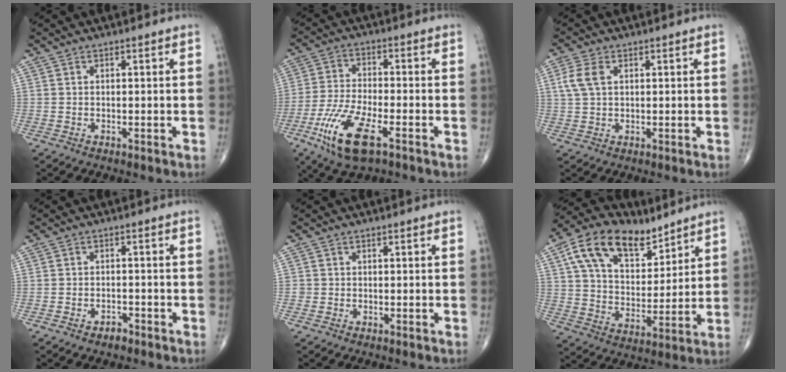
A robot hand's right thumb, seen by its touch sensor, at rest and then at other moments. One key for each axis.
{"total": 12.8, "fx": -6.2, "fy": 4.6, "fz": 10.2, "tx": -0.216, "ty": 0.006, "tz": -0.112}
{"total": 4.7, "fx": 1.4, "fy": 2.8, "fz": 3.4, "tx": -0.082, "ty": 0.009, "tz": 0.027}
{"total": 2.1, "fx": -1.5, "fy": 1.2, "fz": 0.9, "tx": -0.013, "ty": 0.009, "tz": -0.022}
{"total": 0.6, "fx": -0.1, "fy": 0.6, "fz": 0.0, "tx": 0.003, "ty": 0.004, "tz": -0.003}
{"total": 17.5, "fx": 10.0, "fy": 10.0, "fz": 10.3, "tx": -0.150, "ty": -0.026, "tz": 0.182}